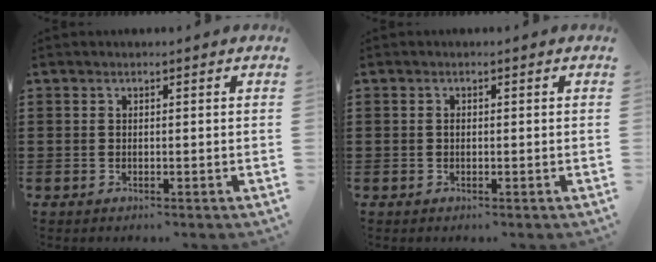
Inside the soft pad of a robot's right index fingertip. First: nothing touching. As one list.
[{"total": 0.6, "force": [-0.1, 0.4, 0.4], "torque": [-0.010, 0.000, -0.001]}]